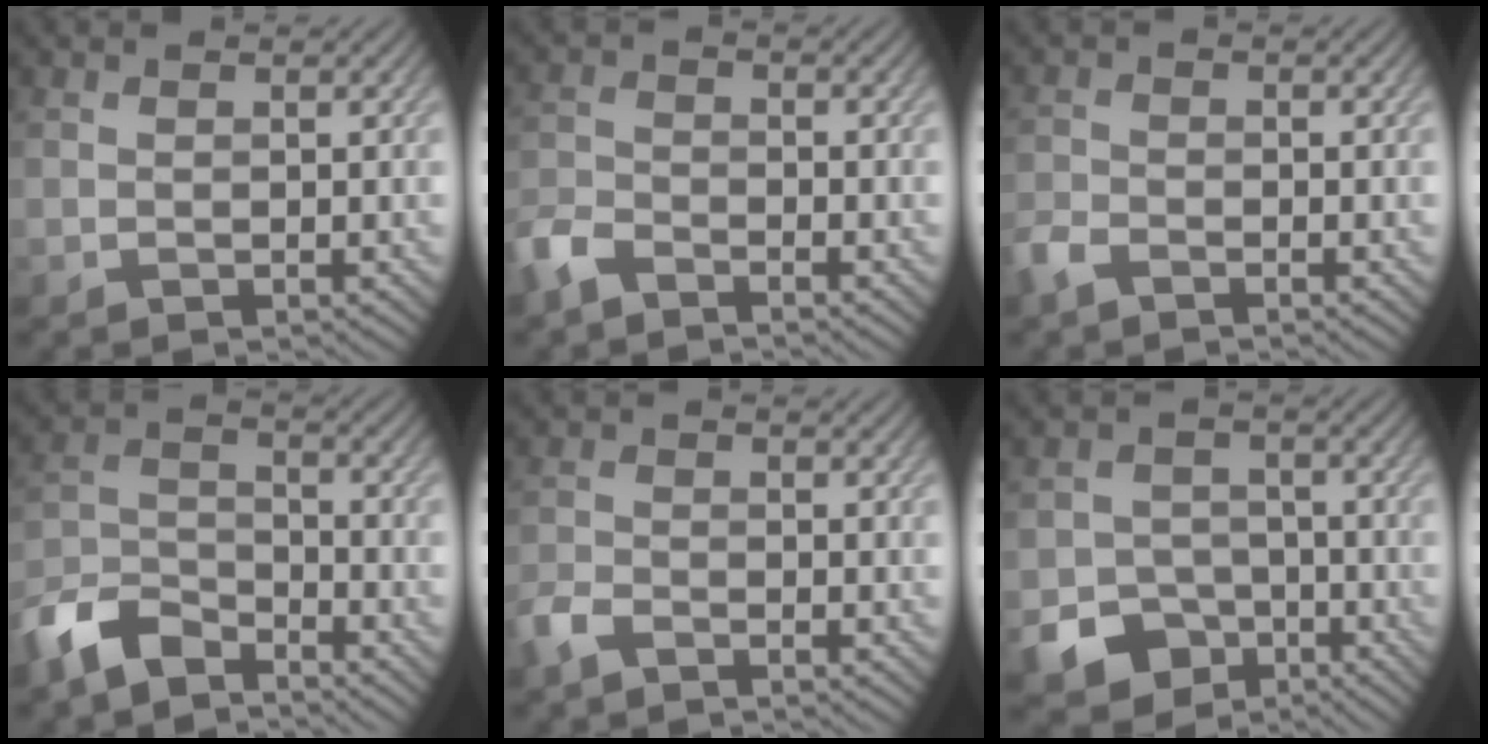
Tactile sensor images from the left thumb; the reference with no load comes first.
{"total": 4.3, "force": [-3.5, 1.5, 2.1], "torque": [-0.048, -0.006, -0.085]}
{"total": 2.7, "force": [-2.2, 0.9, 1.4], "torque": [-0.036, -0.007, -0.054]}
{"total": 7.8, "force": [-6.2, 3.1, 3.6], "torque": [-0.078, -0.005, -0.143]}
{"total": 3.1, "force": [-2.4, 1.1, 1.6], "torque": [-0.040, -0.006, -0.059]}
{"total": 10.1, "force": [-6.1, 7.6, 2.8], "torque": [-0.053, -0.032, -0.110]}